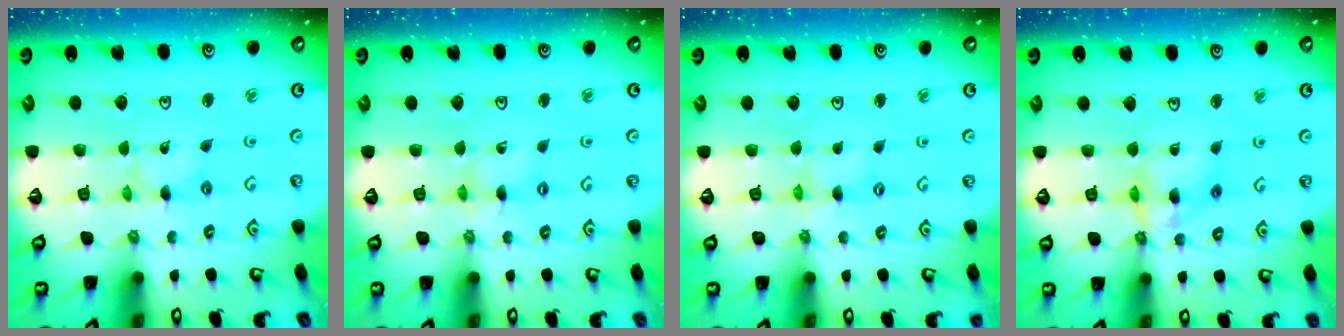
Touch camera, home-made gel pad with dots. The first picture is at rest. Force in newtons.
{"total": 0.8, "press": 0.8, "slide": 0.1}
{"total": 1.2, "press": 1.2, "slide": 0.2}
{"total": 10.4, "press": 10.3, "slide": 1.1}